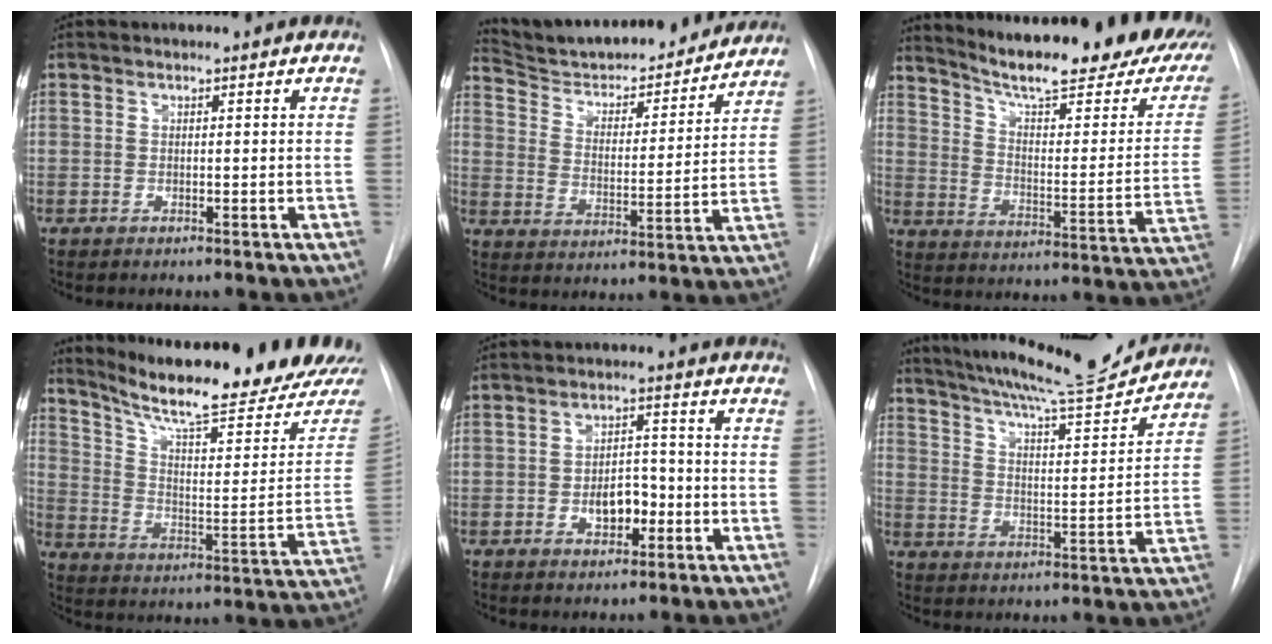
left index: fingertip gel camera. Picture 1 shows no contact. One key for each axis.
{"total": 20.8, "fx": 19.5, "fy": 3.9, "fz": 6.4, "tx": -0.091, "ty": -0.010, "tz": 0.282}
{"total": 27.6, "fx": 22.5, "fy": 4.0, "fz": 15.5, "tx": -0.227, "ty": -0.061, "tz": 0.291}
{"total": 24.5, "fx": 21.1, "fy": 1.2, "fz": 12.5, "tx": -0.192, "ty": -0.072, "tz": 0.291}
{"total": 5.1, "fx": -1.7, "fy": 3.0, "fz": 3.8, "tx": -0.057, "ty": 0.010, "tz": -0.024}
{"total": 17.9, "fx": 16.7, "fy": 0.6, "fz": 6.4, "tx": -0.110, "ty": -0.031, "tz": 0.243}